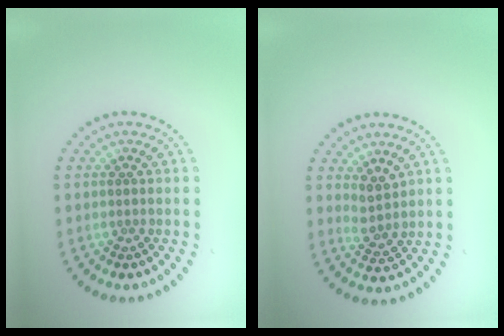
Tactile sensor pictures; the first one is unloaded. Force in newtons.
{"total": 2.0, "press": 1.6, "slide": 1.2}